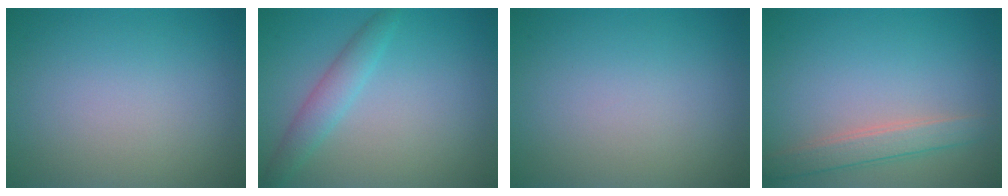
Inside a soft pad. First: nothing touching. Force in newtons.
{"total": 2.4, "press": 2.4, "slide": 0.0}
{"total": 0.0}
{"total": 2.6, "press": 2.6, "slide": 0.1}